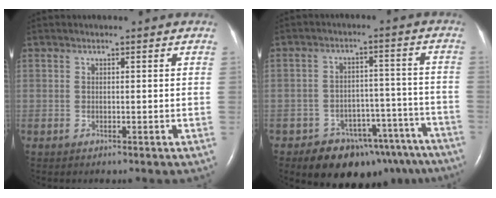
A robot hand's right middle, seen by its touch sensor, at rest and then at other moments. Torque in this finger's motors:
{"motor_torque": [1.11, -1.02, 0.36, 0.11]}